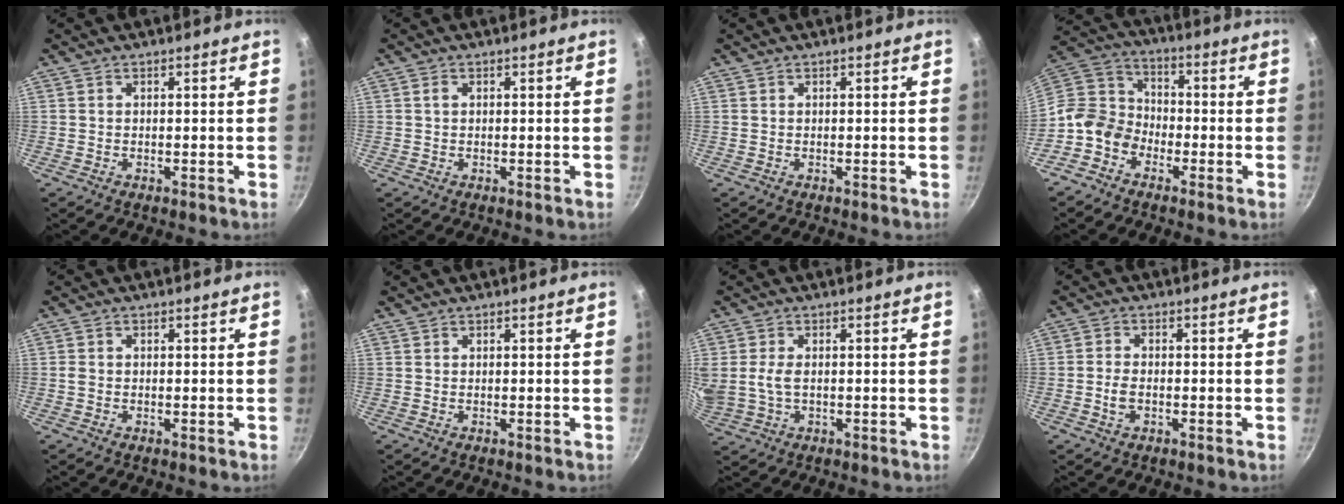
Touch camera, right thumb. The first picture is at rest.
{"total": 1.0, "force": [0.3, 0.7, 0.7], "torque": [-0.012, 0.001, 0.005]}
{"total": 0.0}
{"total": 10.0, "force": [-4.4, 7.8, 4.4], "torque": [-0.058, 0.053, -0.113]}
{"total": 1.1, "force": [-0.2, 0.8, 0.7], "torque": [-0.017, 0.005, -0.007]}
{"total": 0.0}
{"total": 5.3, "force": [0.3, 3.2, 4.2], "torque": [-0.086, -0.002, 0.007]}
{"total": 3.2, "force": [-1.0, 2.0, 2.3], "torque": [-0.046, 0.012, -0.020]}